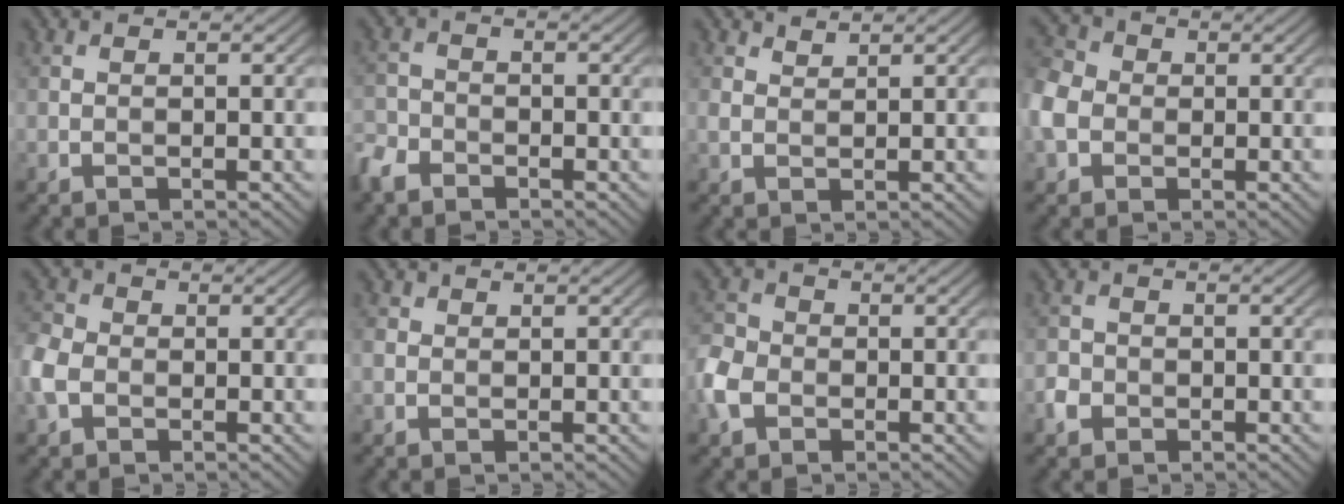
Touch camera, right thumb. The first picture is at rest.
{"total": 3.6, "force": [-2.8, 1.9, 1.3], "torque": [-0.035, -0.006, -0.071]}
{"total": 1.8, "force": [1.5, 0.6, 0.6], "torque": [-0.020, 0.001, 0.035]}
{"total": 7.0, "force": [-1.3, 5.7, 3.9], "torque": [-0.126, 0.004, -0.047]}
{"total": 5.1, "force": [-1.5, 3.9, 3.0], "torque": [-0.089, 0.003, -0.042]}
{"total": 1.5, "force": [0.3, 1.3, 0.6], "torque": [-0.017, 0.002, 0.003]}
{"total": 5.0, "force": [-2.0, 3.9, 2.5], "torque": [-0.073, 0.001, -0.055]}
{"total": 2.1, "force": [-1.1, 1.8, 0.6], "torque": [-0.012, 0.000, -0.025]}